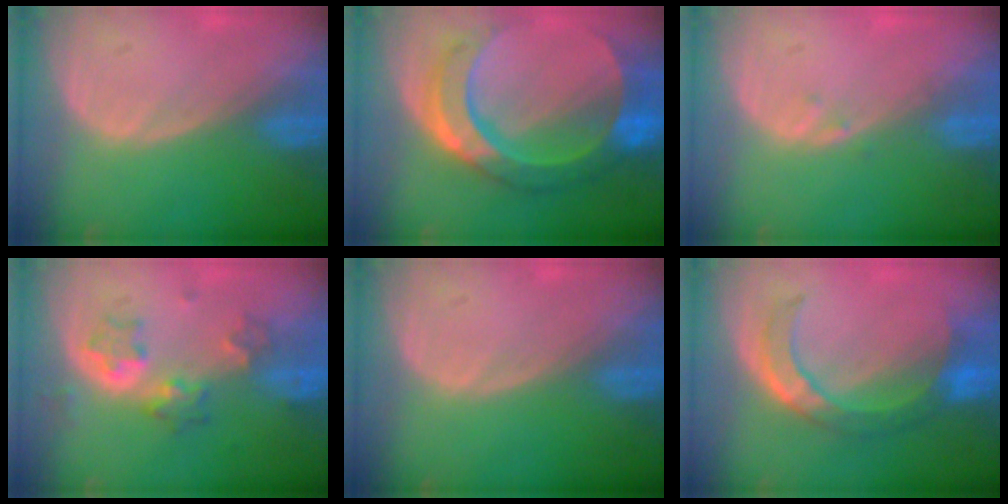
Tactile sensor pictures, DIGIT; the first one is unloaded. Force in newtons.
{"total": 11.0, "press": 10.9, "slide": 1.1}
{"total": 0.7, "press": 0.6, "slide": 0.3}
{"total": 5.8, "press": 5.4, "slide": 2.0}
{"total": 0.0}
{"total": 7.0, "press": 6.8, "slide": 1.4}